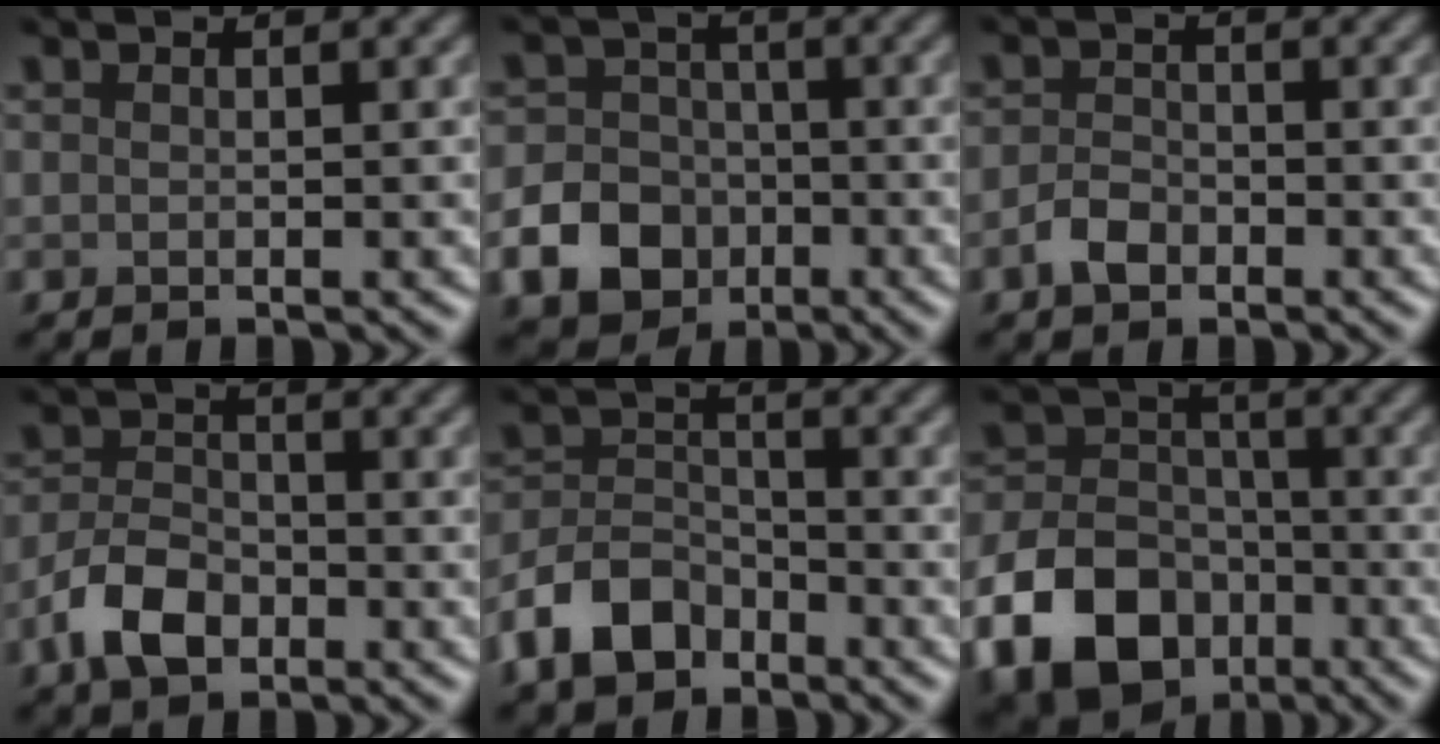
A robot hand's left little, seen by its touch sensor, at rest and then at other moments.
{"total": 10.1, "force": [-4.3, 8.6, 3.3], "torque": [-0.058, -0.034, -0.100]}
{"total": 2.2, "force": [-1.3, 1.4, 1.1], "torque": [-0.021, 0.005, -0.029]}
{"total": 4.4, "force": [-2.4, 2.7, 2.6], "torque": [-0.051, 0.002, -0.053]}
{"total": 5.4, "force": [-3.6, 3.2, 2.4], "torque": [-0.049, 0.002, -0.077]}
{"total": 11.5, "force": [-5.8, 8.2, 5.7], "torque": [-0.114, -0.022, -0.116]}